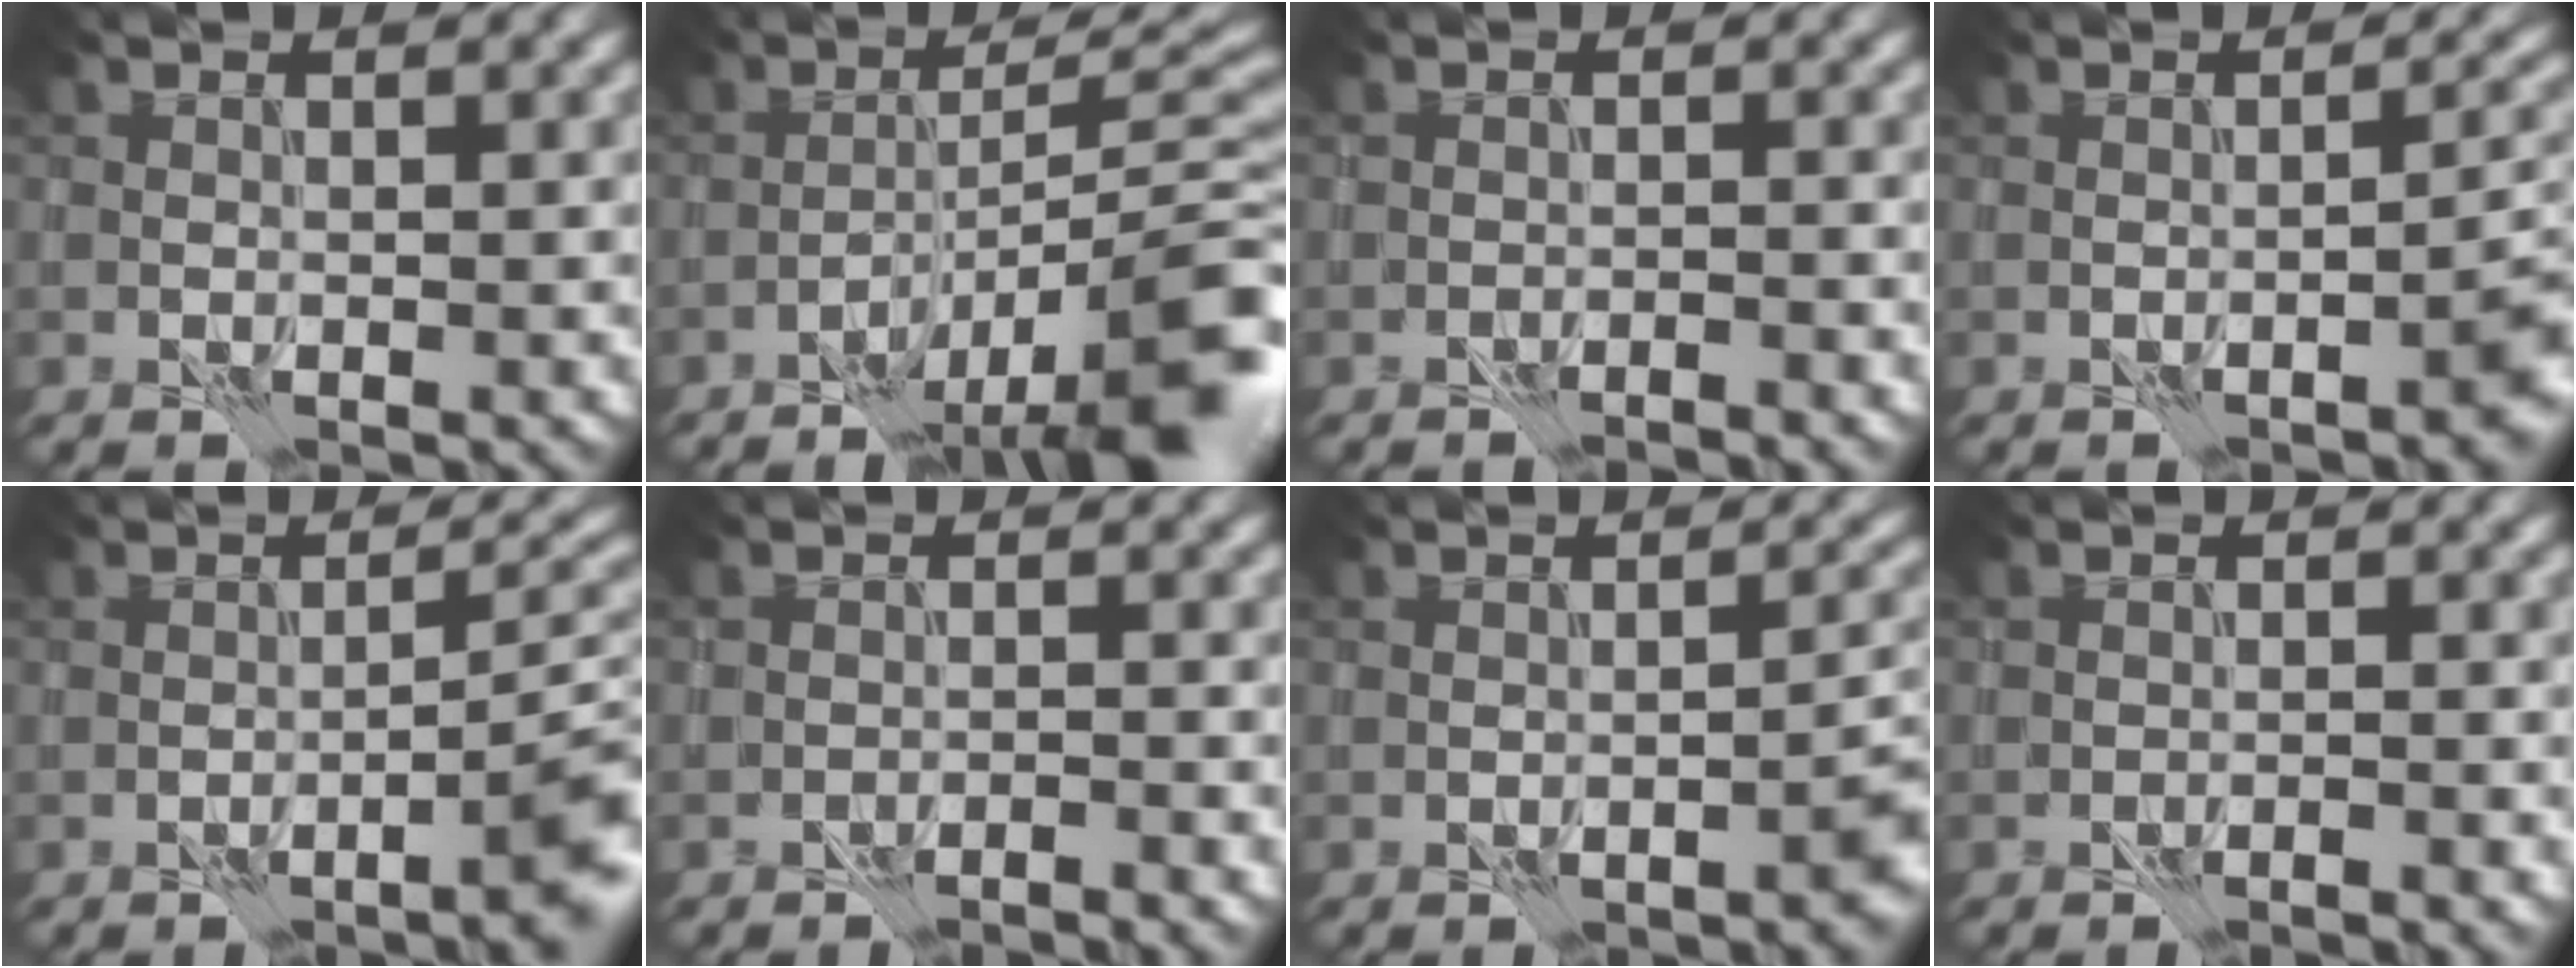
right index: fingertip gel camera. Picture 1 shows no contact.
{"total": 10.8, "force": [-6.7, 2.0, 8.3], "torque": [-0.116, 0.011, -0.110]}
{"total": 1.5, "force": [-1.5, -0.2, 0.2], "torque": [0.001, 0.006, -0.026]}
{"total": 2.8, "force": [-1.3, 0.4, 2.4], "torque": [-0.032, 0.008, -0.020]}
{"total": 4.5, "force": [-1.8, 0.5, 4.1], "torque": [-0.048, 0.015, -0.031]}
{"total": 1.9, "force": [-1.8, -0.1, 0.4], "torque": [-0.004, 0.007, -0.031]}
{"total": 2.4, "force": [-1.2, 0.5, 2.1], "torque": [-0.027, 0.004, -0.017]}
{"total": 1.3, "force": [-1.2, -0.2, 0.1], "torque": [0.004, 0.004, -0.022]}